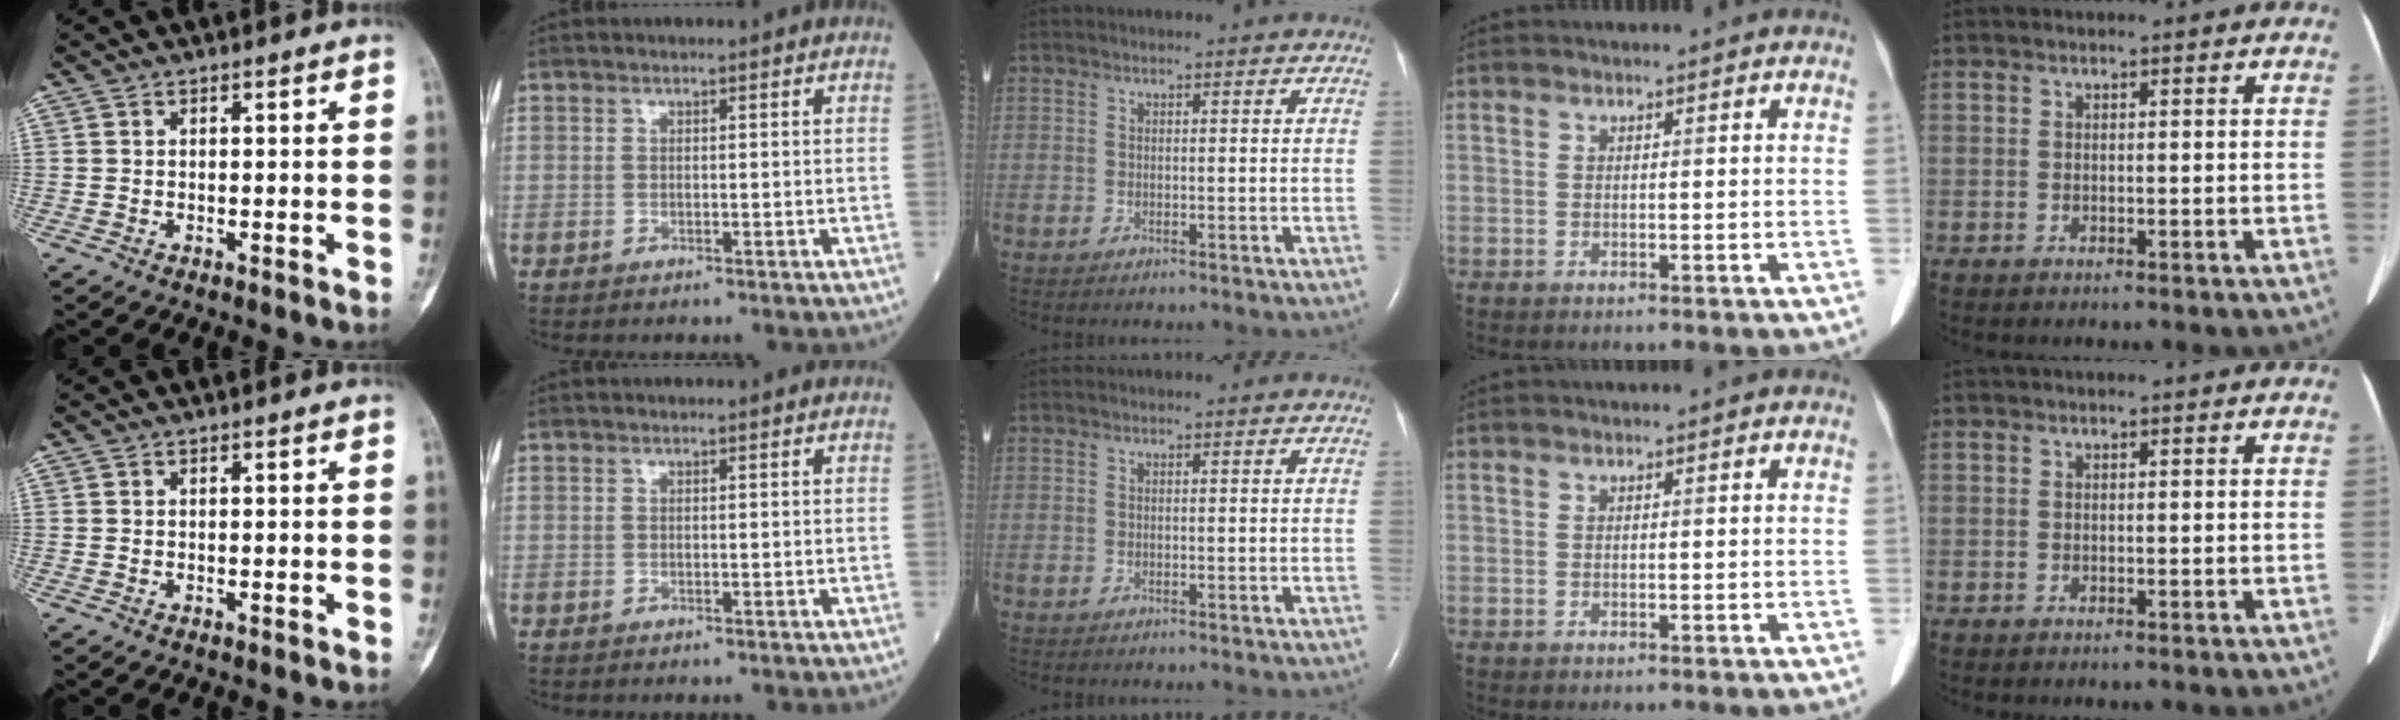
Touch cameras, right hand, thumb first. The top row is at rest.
{}